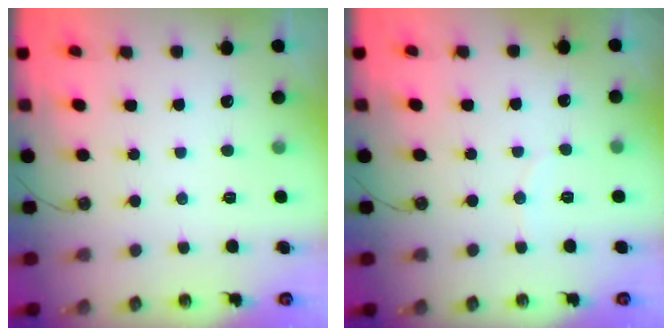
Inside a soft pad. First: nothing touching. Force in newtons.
{"total": 2.4, "press": 2.4, "slide": 0.2}